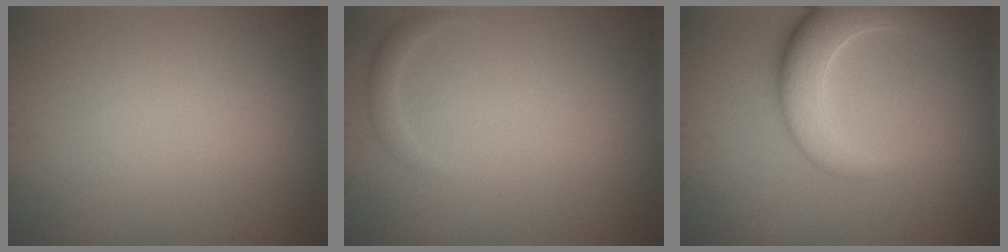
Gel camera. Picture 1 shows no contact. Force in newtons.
{"total": 1.1, "press": 1.1, "slide": 0.0}
{"total": 6.8, "press": 6.8, "slide": 0.5}